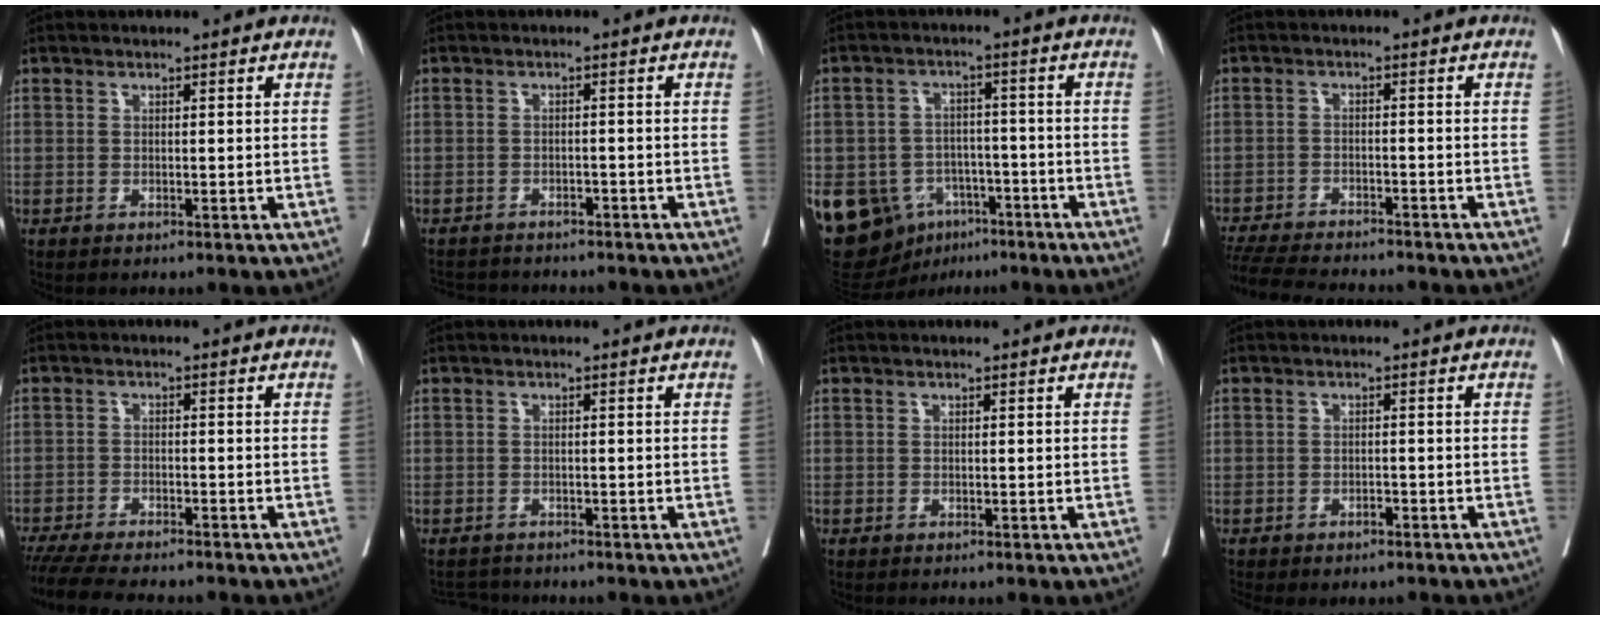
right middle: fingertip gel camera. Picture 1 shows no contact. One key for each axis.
{"total": 7.2, "fx": -6.6, "fy": 2.2, "fz": 2.0, "tx": -0.034, "ty": 0.006, "tz": -0.090}
{"total": 15.0, "fx": -7.2, "fy": 11.5, "fz": 6.5, "tx": -0.137, "ty": 0.018, "tz": -0.105}
{"total": 13.1, "fx": -11.9, "fy": 2.0, "fz": 5.3, "tx": -0.098, "ty": -0.020, "tz": -0.177}
{"total": 12.2, "fx": -10.8, "fy": 1.7, "fz": 5.5, "tx": -0.079, "ty": -0.019, "tz": -0.160}
{"total": 2.3, "fx": -2.2, "fy": 0.5, "fz": -0.2, "tx": 0.005, "ty": -0.009, "tz": -0.036}
{"total": 0.0}
{"total": 2.6, "fx": -2.0, "fy": 1.2, "fz": 1.1, "tx": -0.018, "ty": 0.002, "tz": -0.025}